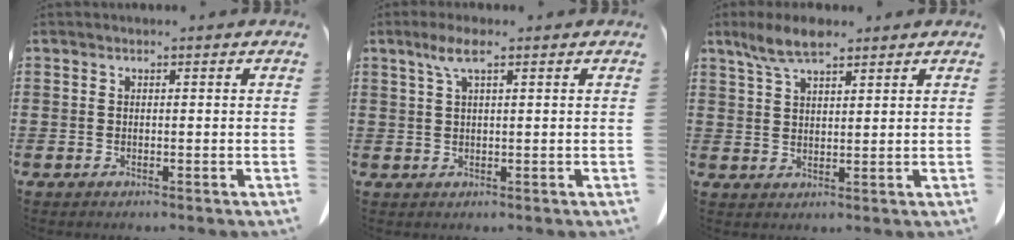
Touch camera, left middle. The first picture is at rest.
{"total": 3.5, "force": [1.8, 0.7, 2.9], "torque": [-0.062, 0.007, 0.029]}
{"total": 6.0, "force": [4.2, 1.9, 3.8], "torque": [-0.083, 0.003, 0.077]}